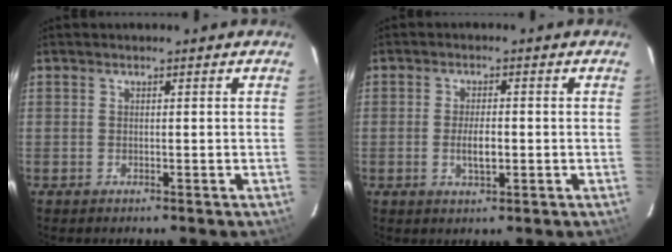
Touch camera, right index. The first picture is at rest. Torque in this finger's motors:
{"motor_torque": [0.77, -0.21, 0.44, 0.08]}